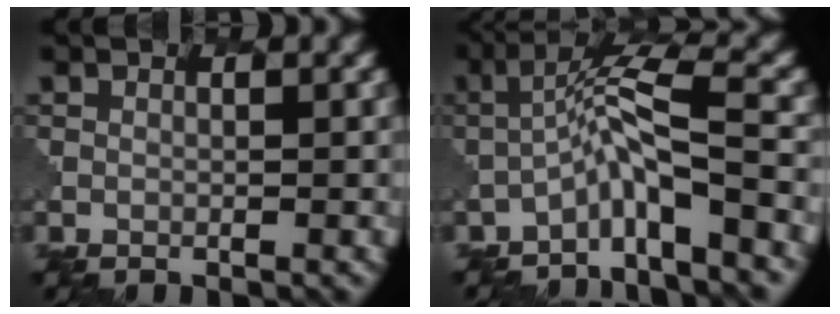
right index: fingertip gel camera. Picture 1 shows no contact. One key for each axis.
{"total": 5.1, "fx": -2.6, "fy": 0.7, "fz": 4.4, "tx": -0.072, "ty": 0.018, "tz": -0.051}